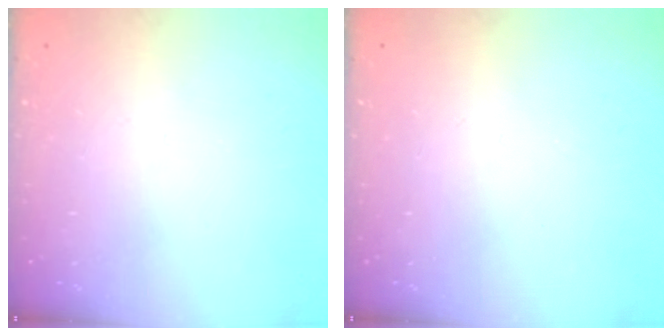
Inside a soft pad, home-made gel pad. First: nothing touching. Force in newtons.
{"total": 0.0}